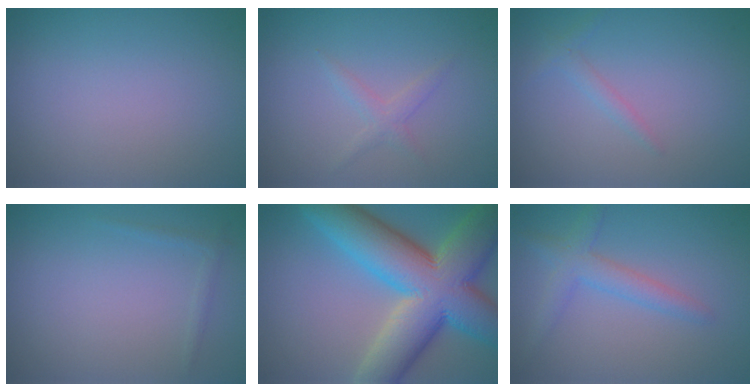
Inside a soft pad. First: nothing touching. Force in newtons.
{"total": 1.3, "press": 1.3, "slide": 0.1}
{"total": 1.1, "press": 1.1, "slide": 0.0}
{"total": 0.7, "press": 0.7, "slide": 0.0}
{"total": 14.0, "press": 14.0, "slide": 0.9}
{"total": 2.6, "press": 2.6, "slide": 0.2}